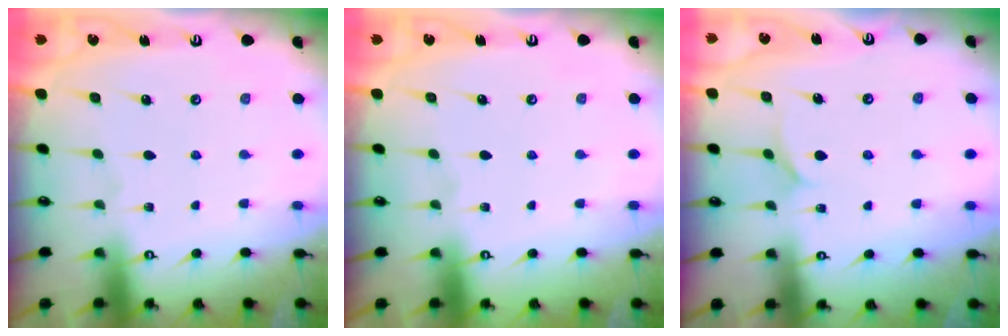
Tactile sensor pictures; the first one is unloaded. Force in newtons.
{"total": 0.0}
{"total": 4.6, "press": 4.5, "slide": 0.4}